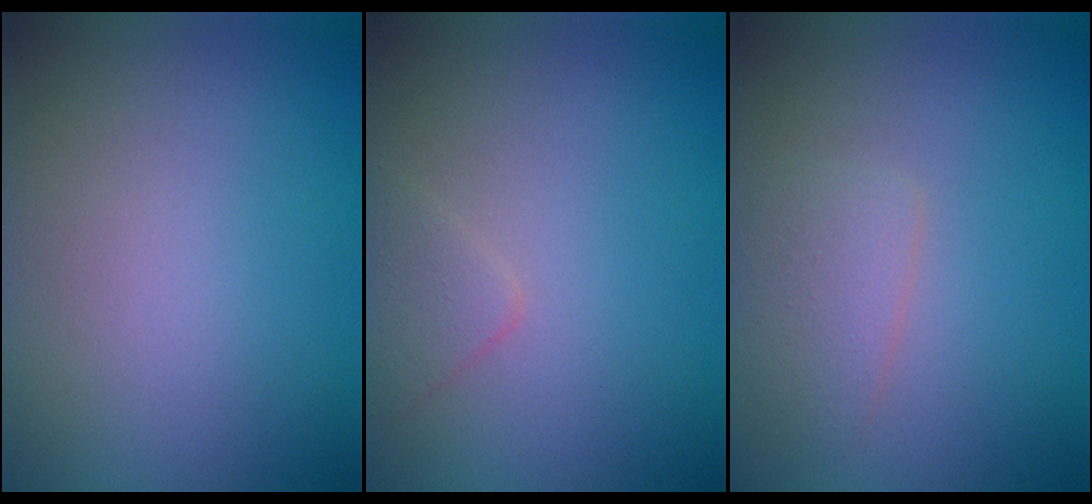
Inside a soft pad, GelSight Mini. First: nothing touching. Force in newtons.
{"total": 1.4, "press": 1.4, "slide": 0.1}
{"total": 1.9, "press": 1.9, "slide": 0.0}